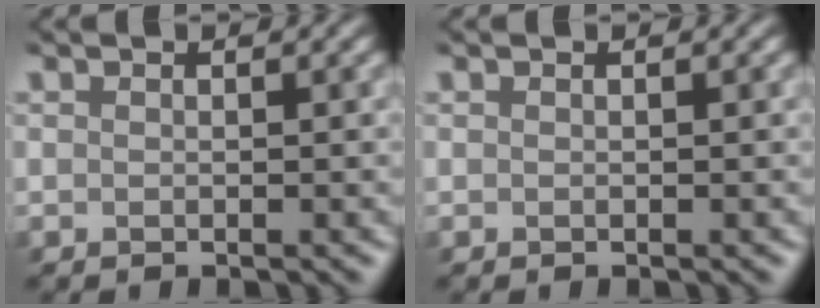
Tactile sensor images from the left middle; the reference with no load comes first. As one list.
[{"total": 0.0}]